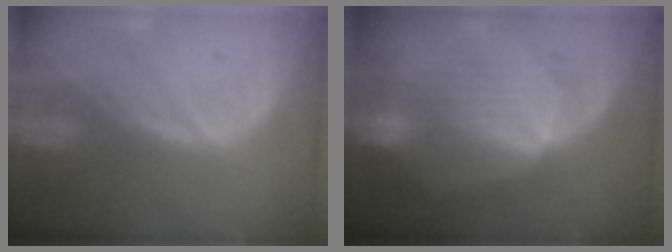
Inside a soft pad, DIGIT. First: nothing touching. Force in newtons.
{"total": 7.0, "press": 6.9, "slide": 1.2}